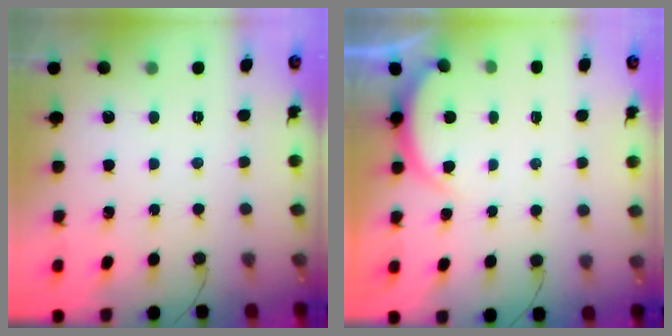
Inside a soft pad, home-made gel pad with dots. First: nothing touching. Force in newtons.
{"total": 2.1, "press": 2.0, "slide": 0.5}